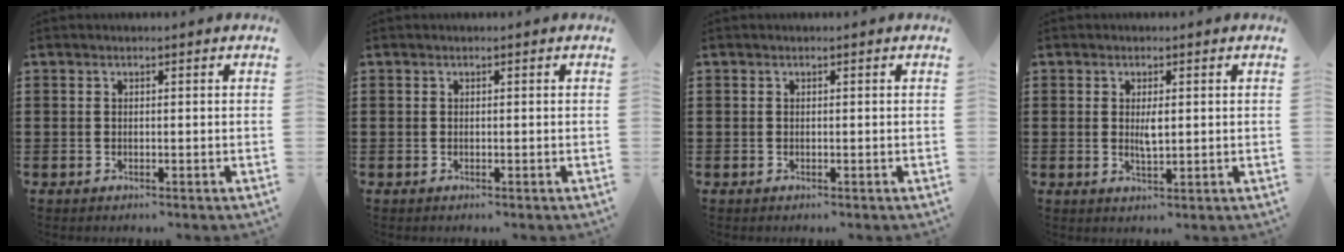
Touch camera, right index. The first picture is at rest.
{"total": 0.0}
{"total": 0.0}
{"total": 2.7, "force": [0.3, 0.9, 2.5], "torque": [-0.049, 0.002, 0.005]}